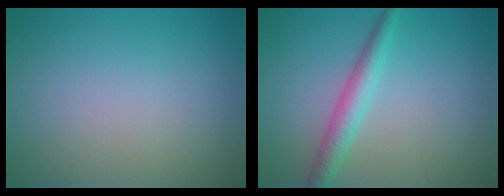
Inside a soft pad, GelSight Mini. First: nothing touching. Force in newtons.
{"total": 2.8, "press": 2.8, "slide": 0.1}